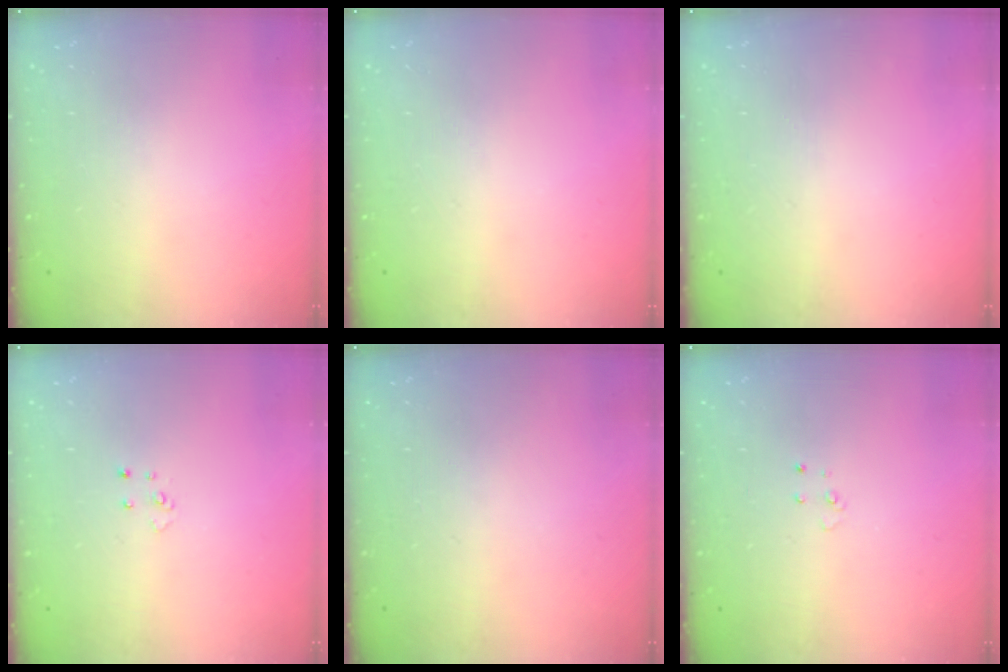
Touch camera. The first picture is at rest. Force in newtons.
{"total": 0.0}
{"total": 0.0}
{"total": 3.2, "press": 3.2, "slide": 0.3}
{"total": 0.0}
{"total": 2.7, "press": 2.7, "slide": 0.2}